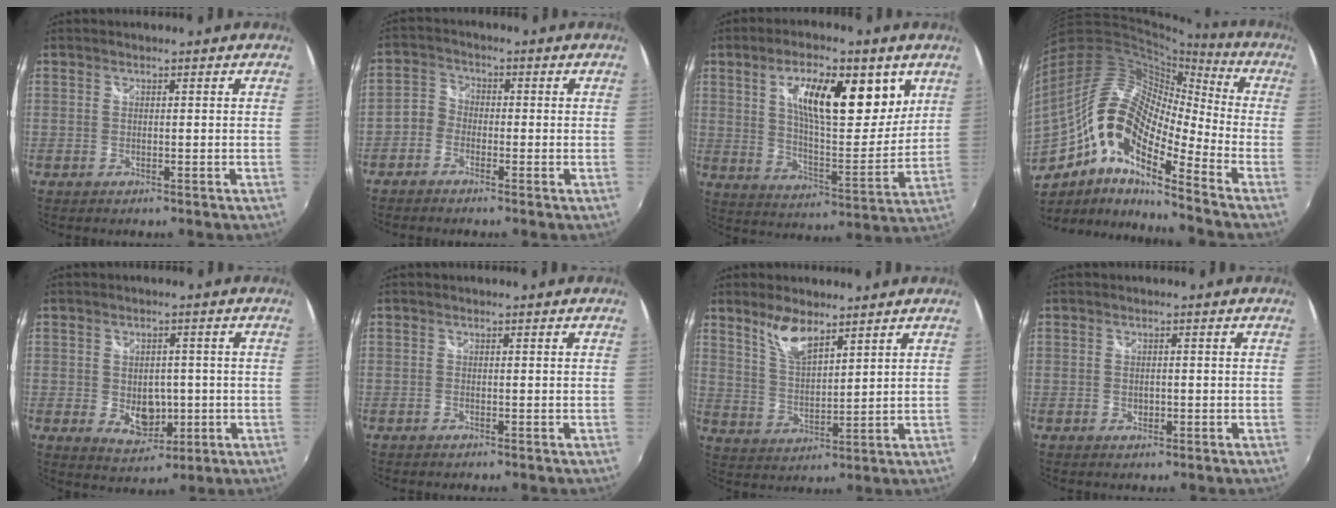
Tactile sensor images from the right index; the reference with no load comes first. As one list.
[{"total": 3.6, "force": [-2.1, 2.7, 0.8], "torque": [-0.017, 0.012, -0.051]}, {"total": 17.0, "force": [7.3, 6.5, 13.9], "torque": [-0.218, 0.007, 0.119]}, {"total": 18.9, "force": [-7.5, 7.2, 15.8], "torque": [-0.274, -0.005, -0.163]}, {"total": 7.6, "force": [-1.1, 5.7, 4.8], "torque": [-0.086, -0.008, -0.005]}, {"total": 0.0}, {"total": 7.3, "force": [5.3, 2.4, 4.5], "torque": [-0.083, 0.002, 0.107]}, {"total": 1.5, "force": [-0.1, 1.2, 0.9], "torque": [-0.014, 0.000, -0.003]}]